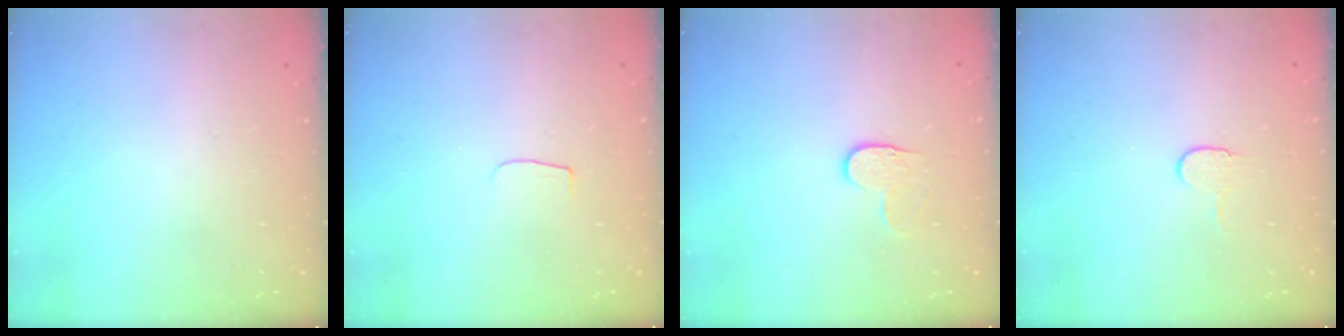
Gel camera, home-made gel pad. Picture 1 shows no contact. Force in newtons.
{"total": 3.0, "press": 3.0, "slide": 0.3}
{"total": 3.6, "press": 3.6, "slide": 0.4}
{"total": 5.0, "press": 4.9, "slide": 0.4}